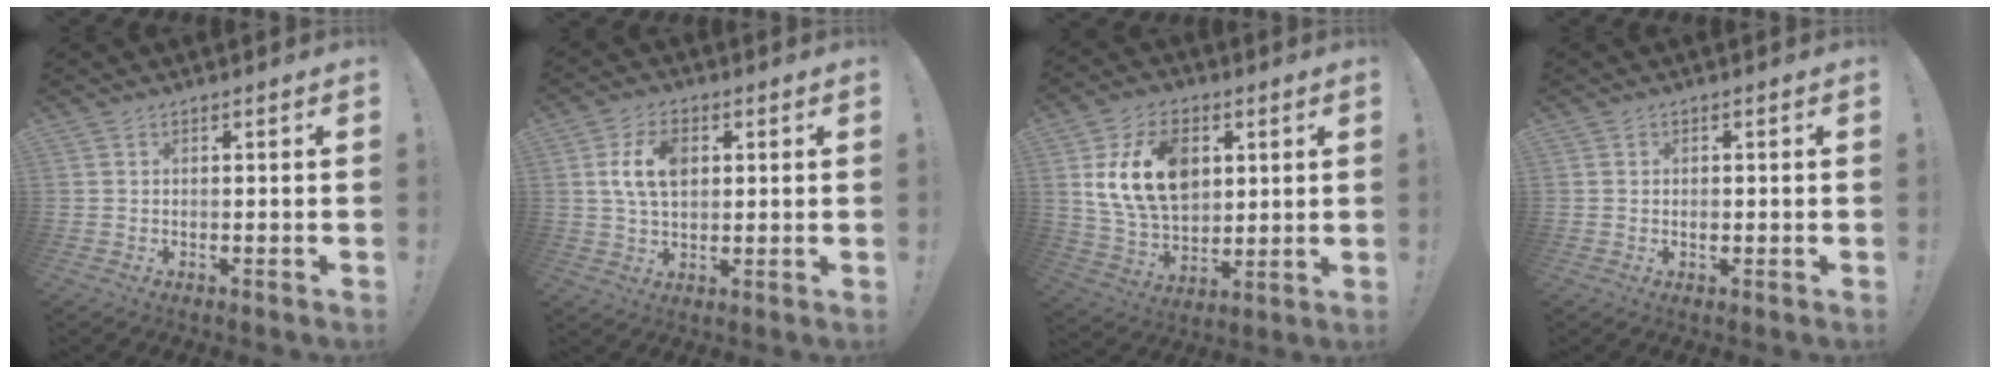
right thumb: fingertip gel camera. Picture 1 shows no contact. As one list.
[{"total": 9.8, "force": [2.2, 6.3, 7.2], "torque": [-0.131, 0.006, 0.039]}, {"total": 18.4, "force": [5.1, 12.9, 12.1], "torque": [-0.215, -0.018, 0.094]}, {"total": 1.1, "force": [-0.2, 1.0, 0.3], "torque": [0.003, -0.001, -0.006]}]